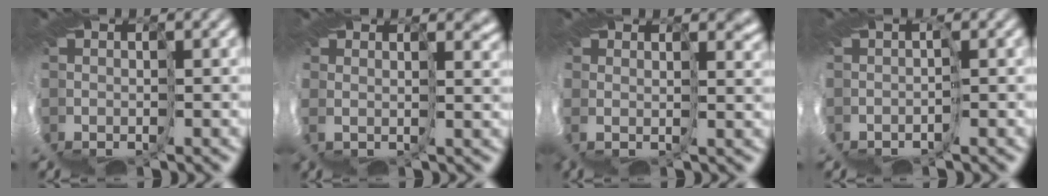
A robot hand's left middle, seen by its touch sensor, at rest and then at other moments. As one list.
[{"total": 4.7, "force": [3.7, 0.8, 2.8], "torque": [-0.032, 0.004, 0.083]}, {"total": 5.1, "force": [3.6, 1.1, 3.5], "torque": [-0.051, 0.007, 0.089]}, {"total": 2.5, "force": [-0.6, -2.4, -0.3], "torque": [0.017, -0.004, 0.022]}]